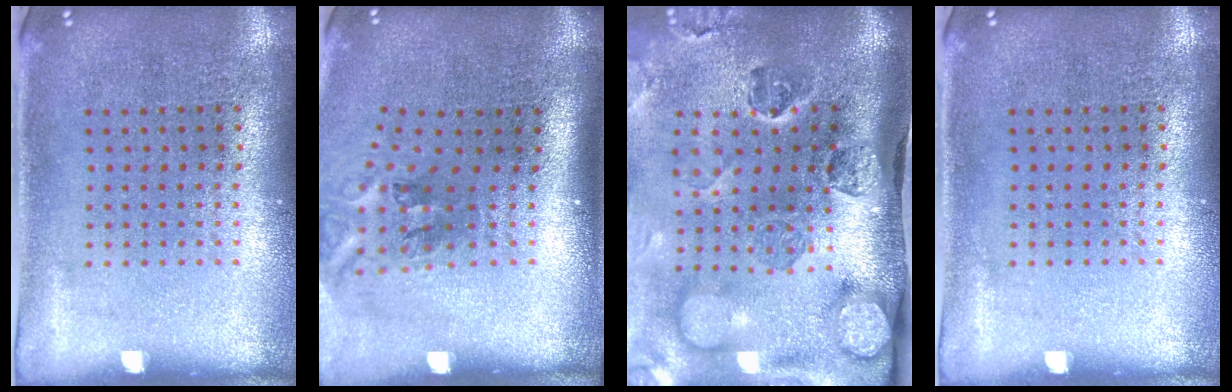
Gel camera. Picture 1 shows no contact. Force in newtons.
{"total": 2.1, "press": 1.4, "slide": 1.7}
{"total": 5.1, "press": 3.6, "slide": 3.5}
{"total": 0.0}